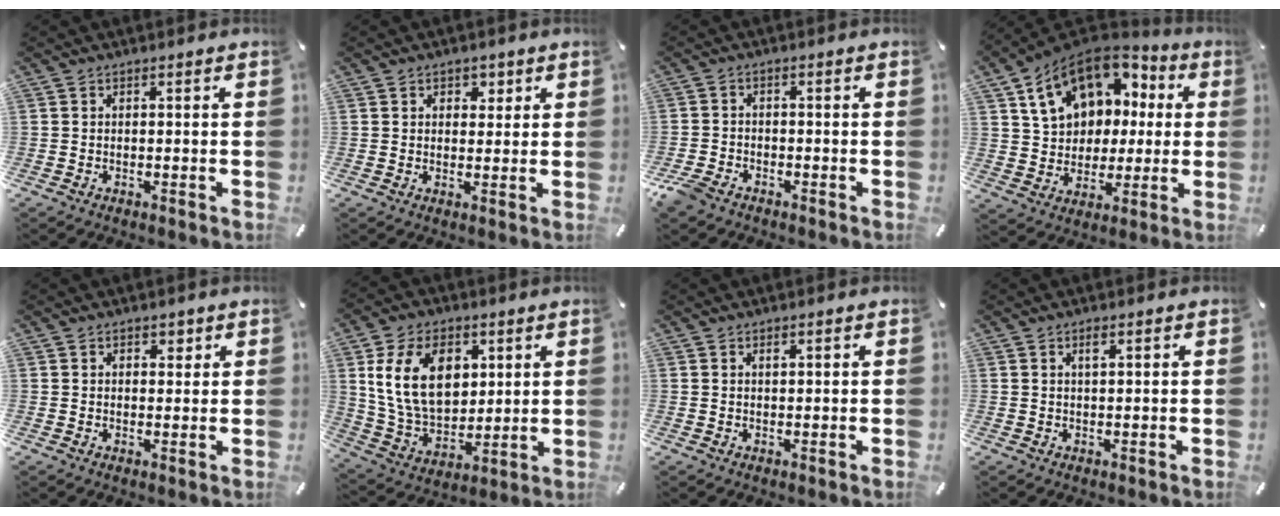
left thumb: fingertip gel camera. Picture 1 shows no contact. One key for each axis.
{"total": 2.8, "fx": 1.3, "fy": 2.3, "fz": 0.8, "tx": 0.004, "ty": -0.003, "tz": 0.016}
{"total": 3.7, "fx": -2.8, "fy": 2.1, "fz": 1.2, "tx": -0.037, "ty": 0.010, "tz": -0.059}
{"total": 15.6, "fx": 6.5, "fy": 11.9, "fz": 7.6, "tx": -0.147, "ty": -0.030, "tz": 0.124}
{"total": 2.1, "fx": 1.2, "fy": 1.6, "fz": 0.6, "tx": 0.001, "ty": -0.002, "tz": 0.017}
{"total": 16.6, "fx": 5.0, "fy": 11.8, "fz": 10.6, "tx": -0.219, "ty": 0.001, "tz": 0.092}
{"total": 0.9, "fx": 0.4, "fy": 0.5, "fz": 0.6, "tx": -0.013, "ty": 0.002, "tz": 0.007}
{"total": 1.7, "fx": 0.8, "fy": 0.6, "fz": 1.4, "tx": -0.030, "ty": 0.003, "tz": 0.012}